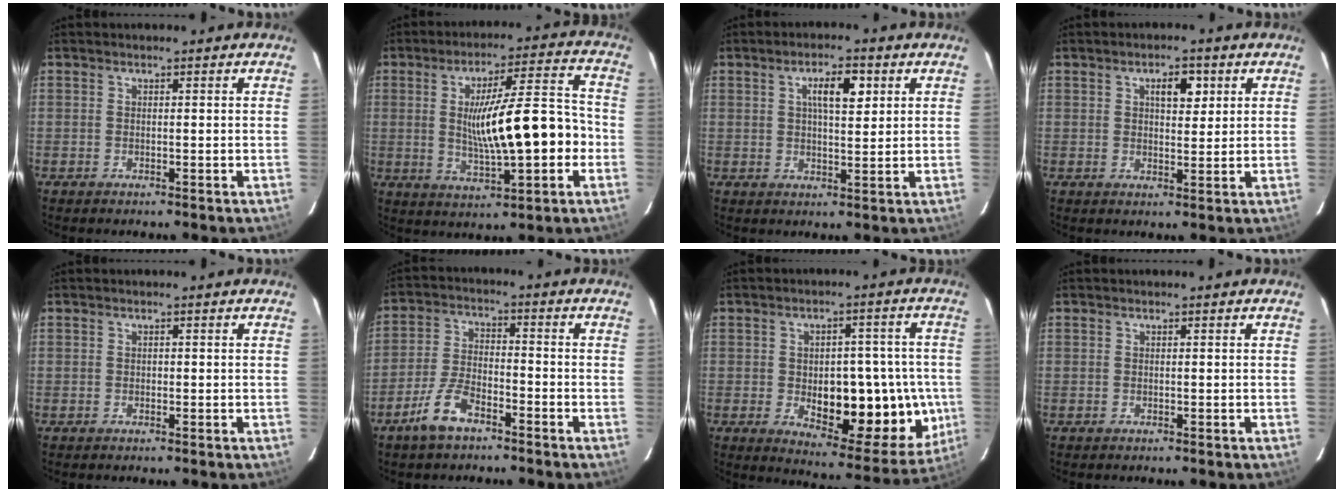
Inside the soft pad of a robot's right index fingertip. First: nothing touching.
{"total": 14.7, "force": [-1.4, 2.4, 14.5], "torque": [-0.239, 0.016, -0.015]}
{"total": 5.8, "force": [2.1, 1.6, 5.1], "torque": [-0.088, 0.009, 0.036]}
{"total": 4.2, "force": [1.8, 1.8, 3.4], "torque": [-0.053, 0.006, 0.027]}
{"total": 0.0}
{"total": 6.8, "force": [-4.6, 2.6, 4.3], "torque": [-0.100, 0.001, -0.089]}
{"total": 17.3, "force": [-3.0, 7.6, 15.3], "torque": [-0.178, 0.007, -0.017]}
{"total": 0.0}